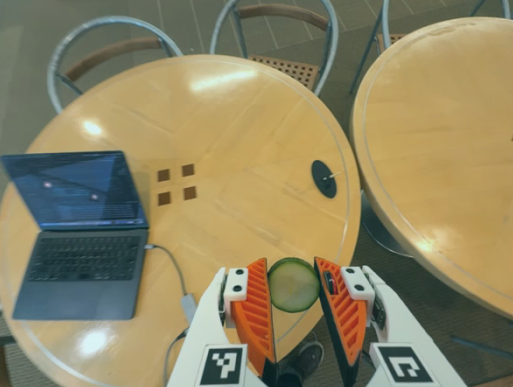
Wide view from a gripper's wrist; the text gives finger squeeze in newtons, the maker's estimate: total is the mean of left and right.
{"total": 7.5, "left": 7.2, "right": 7.8}